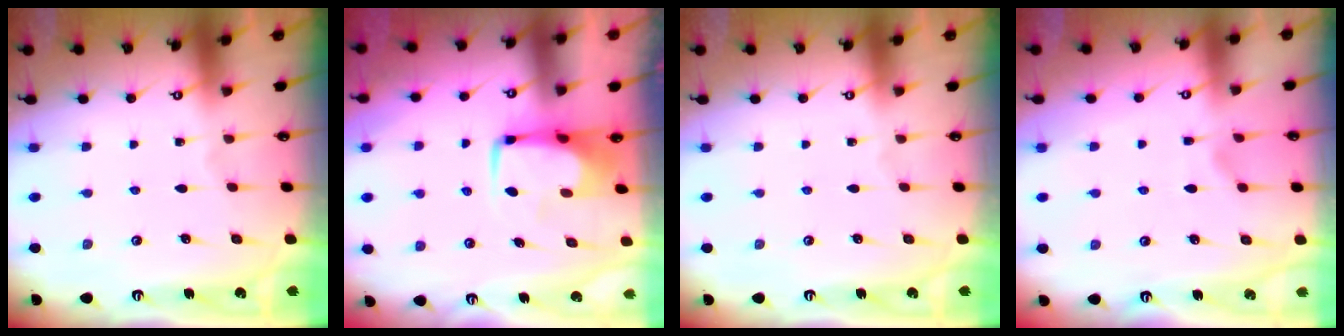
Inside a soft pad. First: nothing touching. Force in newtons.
{"total": 0.9, "press": 0.7, "slide": 0.4}
{"total": 0.0}
{"total": 1.8, "press": 1.3, "slide": 1.2}